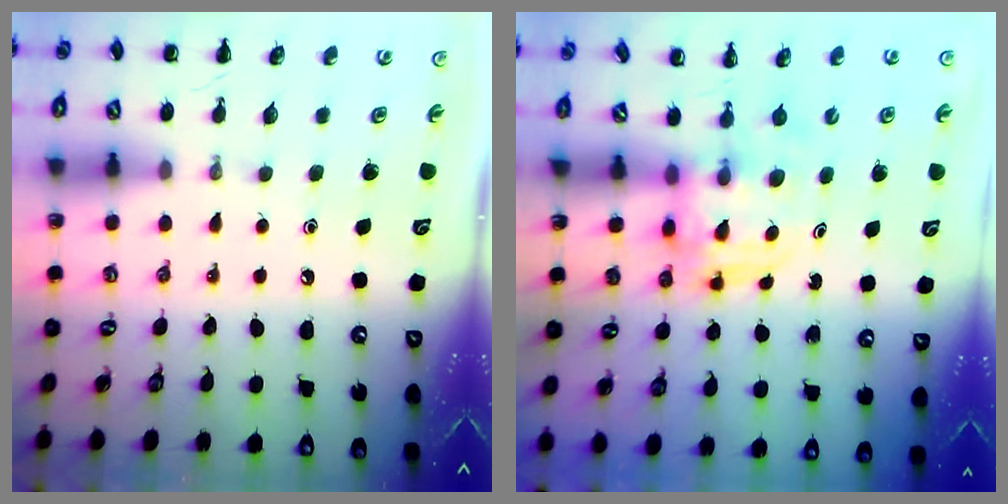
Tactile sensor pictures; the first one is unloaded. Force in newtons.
{"total": 3.8, "press": 3.7, "slide": 0.3}